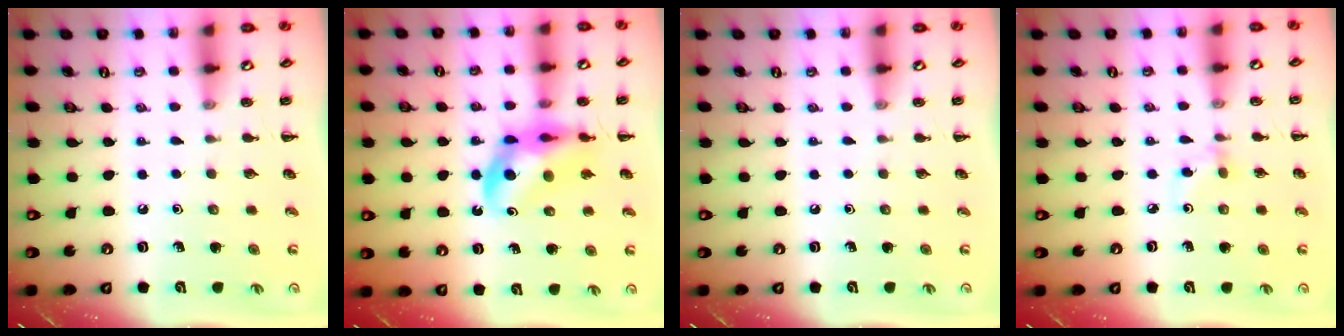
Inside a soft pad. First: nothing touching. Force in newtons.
{"total": 12.6, "press": 12.0, "slide": 3.5}
{"total": 0.0}
{"total": 2.6, "press": 2.5, "slide": 0.8}